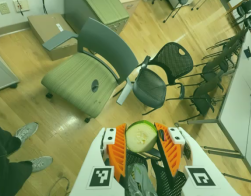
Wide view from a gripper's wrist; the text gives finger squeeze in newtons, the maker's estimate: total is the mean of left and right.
{"total": 9.5, "left": 9.8, "right": 9.2}